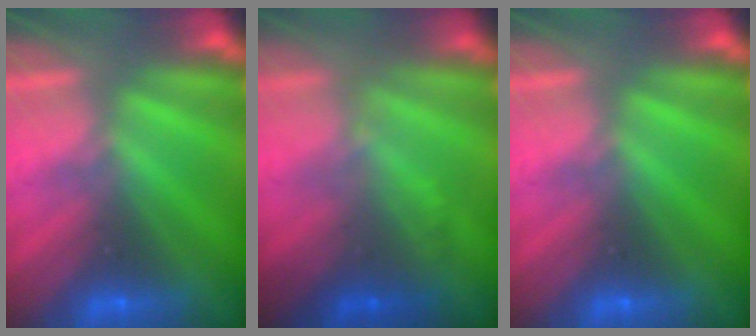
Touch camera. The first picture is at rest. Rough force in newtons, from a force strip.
{"total": 2.0}
{"total": 0.0}